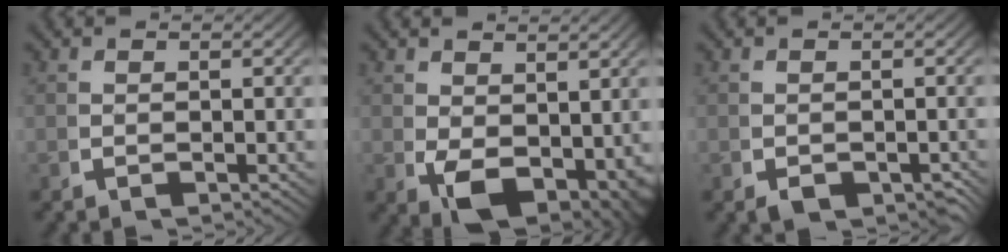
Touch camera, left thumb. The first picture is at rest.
{"total": 8.9, "force": [-2.1, 6.1, 6.2], "torque": [-0.118, -0.057, -0.001]}
{"total": 2.5, "force": [-1.3, 1.7, 1.2], "torque": [-0.014, -0.019, -0.015]}